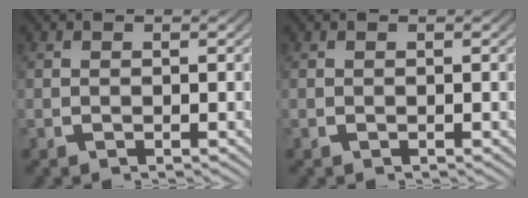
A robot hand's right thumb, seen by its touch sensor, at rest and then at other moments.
{"total": 0.0}